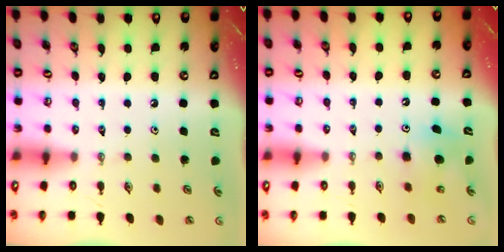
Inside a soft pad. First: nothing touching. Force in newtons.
{"total": 8.1, "press": 8.0, "slide": 0.7}